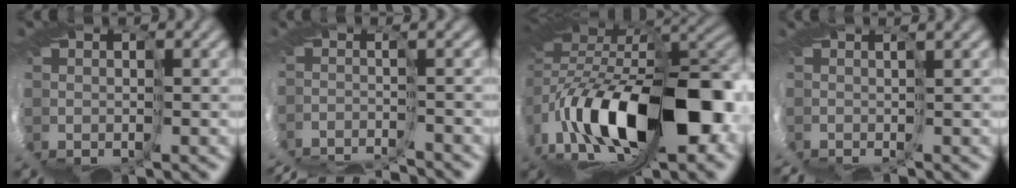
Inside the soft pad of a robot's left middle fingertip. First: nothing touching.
{"total": 8.9, "force": [-8.5, -2.3, -1.5], "torque": [0.008, -0.020, -0.111]}
{"total": 10.4, "force": [-0.9, 4.3, 9.5], "torque": [-0.163, -0.008, 0.003]}
{"total": 4.7, "force": [-3.1, -2.9, -2.0], "torque": [0.008, -0.017, -0.021]}